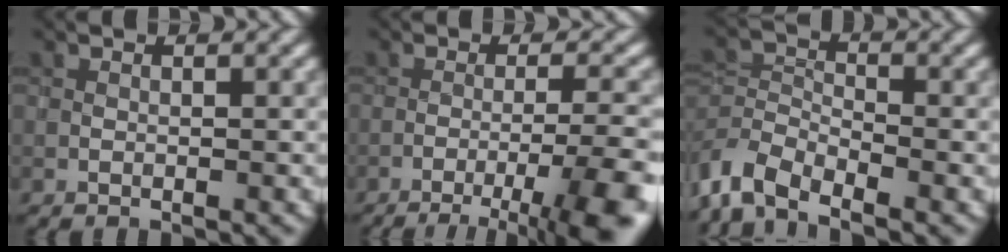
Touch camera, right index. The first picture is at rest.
{"total": 8.6, "force": [-5.0, 1.4, 6.8], "torque": [-0.093, 0.001, -0.072]}
{"total": 4.5, "force": [-3.3, 2.0, 2.3], "torque": [-0.042, -0.002, -0.078]}